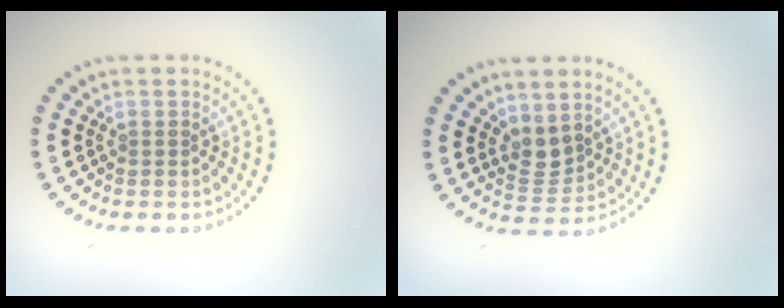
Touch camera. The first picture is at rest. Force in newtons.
{"total": 2.3, "press": 1.8, "slide": 1.4}